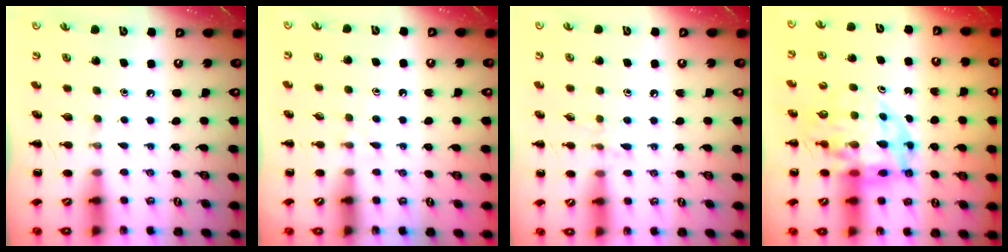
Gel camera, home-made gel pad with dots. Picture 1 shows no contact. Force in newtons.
{"total": 2.5, "press": 2.2, "slide": 1.1}
{"total": 6.6, "press": 6.4, "slide": 1.8}
{"total": 12.6, "press": 12.0, "slide": 3.8}